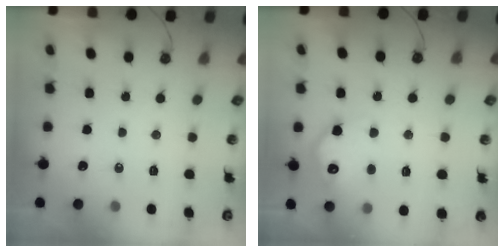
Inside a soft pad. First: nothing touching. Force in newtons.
{"total": 13.7, "press": 13.6, "slide": 0.7}